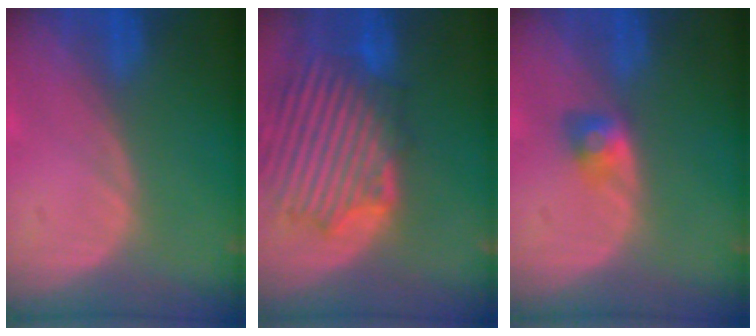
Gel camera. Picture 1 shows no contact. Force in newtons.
{"total": 11.7, "press": 11.1, "slide": 3.8}
{"total": 2.8, "press": 2.6, "slide": 1.2}